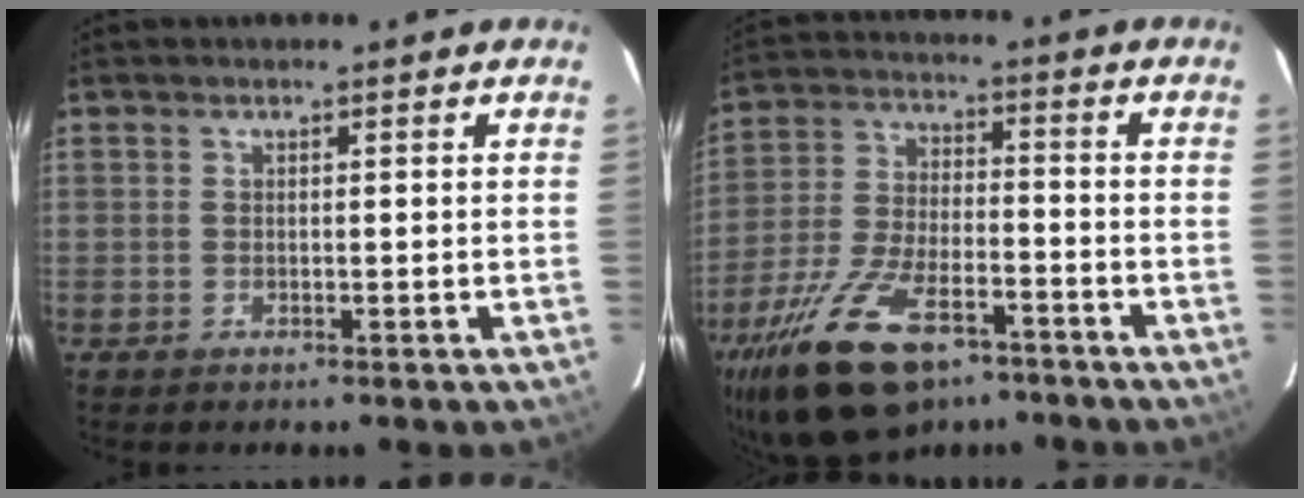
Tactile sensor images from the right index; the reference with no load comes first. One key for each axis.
{"total": 19.8, "fx": -12.5, "fy": 9.1, "fz": 12.4, "tx": -0.265, "ty": -0.028, "tz": -0.217}